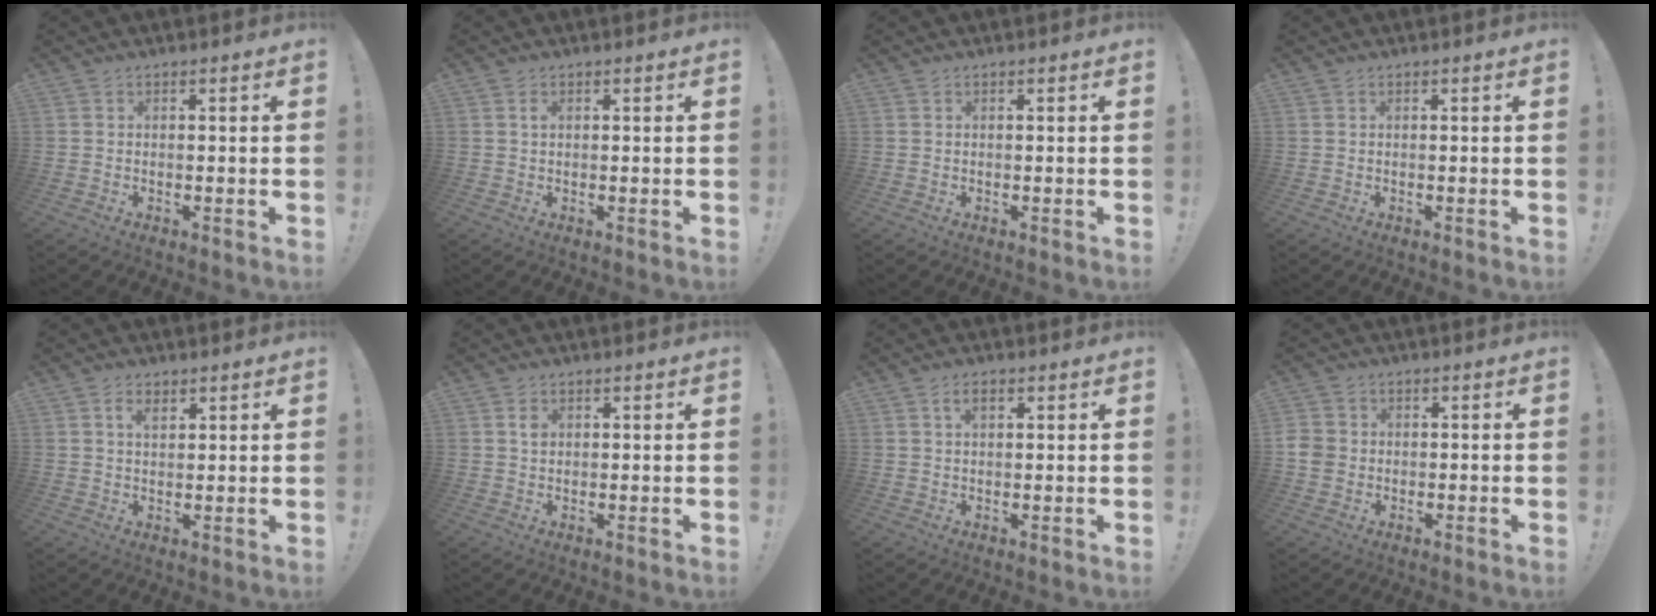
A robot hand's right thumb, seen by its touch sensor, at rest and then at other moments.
{"total": 0.9, "force": [0.2, 0.6, 0.7], "torque": [-0.014, 0.003, 0.004]}
{"total": 0.0}
{"total": 0.0}
{"total": 2.9, "force": [1.5, 1.3, 2.1], "torque": [-0.028, -0.005, 0.025]}
{"total": 1.8, "force": [0.5, 1.4, 1.0], "torque": [-0.006, -0.003, 0.005]}
{"total": 2.9, "force": [1.2, 1.4, 2.2], "torque": [-0.031, 0.000, 0.017]}
{"total": 4.4, "force": [-1.2, 3.8, 1.8], "torque": [-0.035, 0.009, -0.022]}